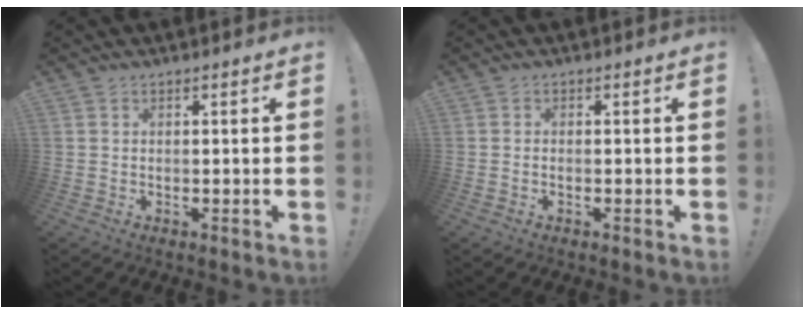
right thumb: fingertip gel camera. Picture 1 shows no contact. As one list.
[{"total": 0.6, "force": [-0.5, 0.1, 0.3], "torque": [-0.013, 0.002, -0.008]}]